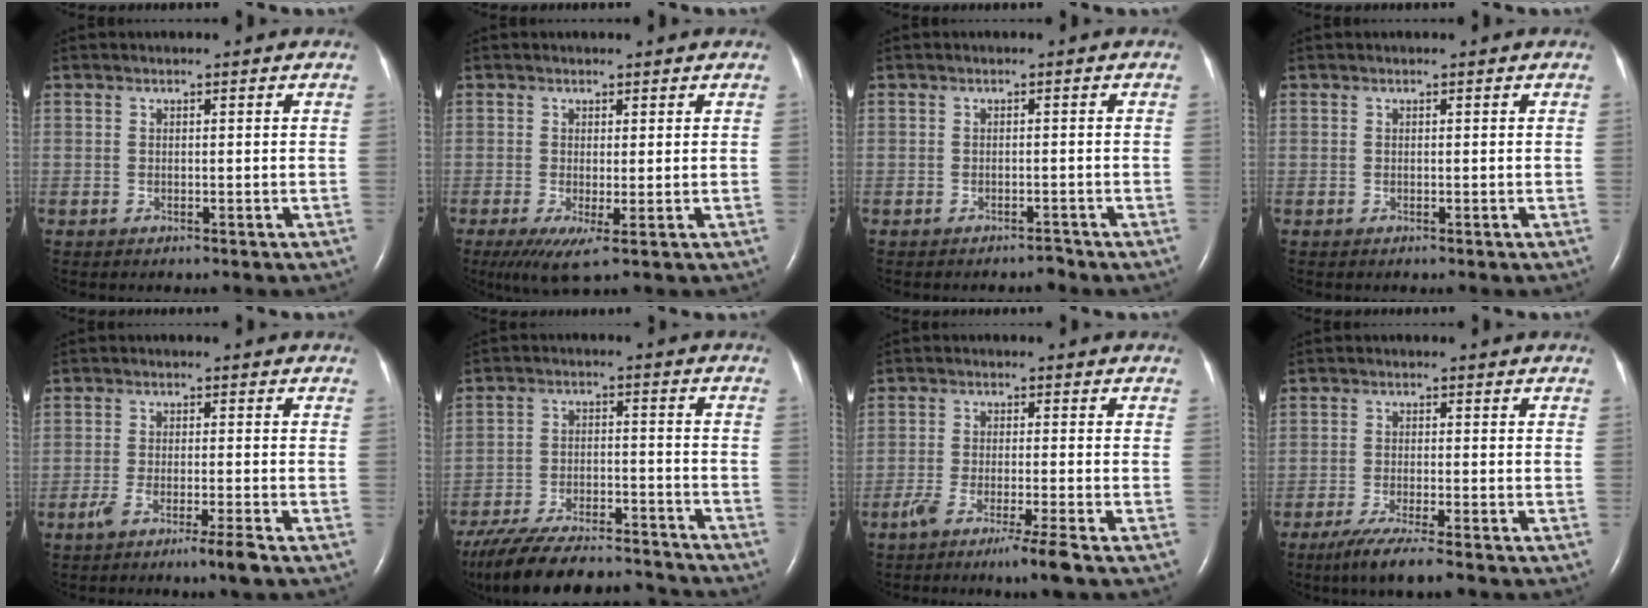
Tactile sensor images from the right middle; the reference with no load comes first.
{"total": 4.3, "force": [-1.1, 0.8, 4.0], "torque": [-0.078, -0.015, -0.016]}
{"total": 1.0, "force": [-1.0, 0.1, 0.1], "torque": [0.000, -0.001, -0.013]}
{"total": 0.0}
{"total": 4.5, "force": [-3.0, -0.4, 3.3], "torque": [-0.062, -0.010, -0.058]}
{"total": 20.5, "force": [-18.5, 3.9, 7.9], "torque": [-0.164, -0.014, -0.280]}
{"total": 6.2, "force": [-4.2, -0.8, 4.5], "torque": [-0.079, -0.015, -0.075]}
{"total": 6.5, "force": [-4.7, 0.0, 4.5], "torque": [-0.082, -0.018, -0.080]}